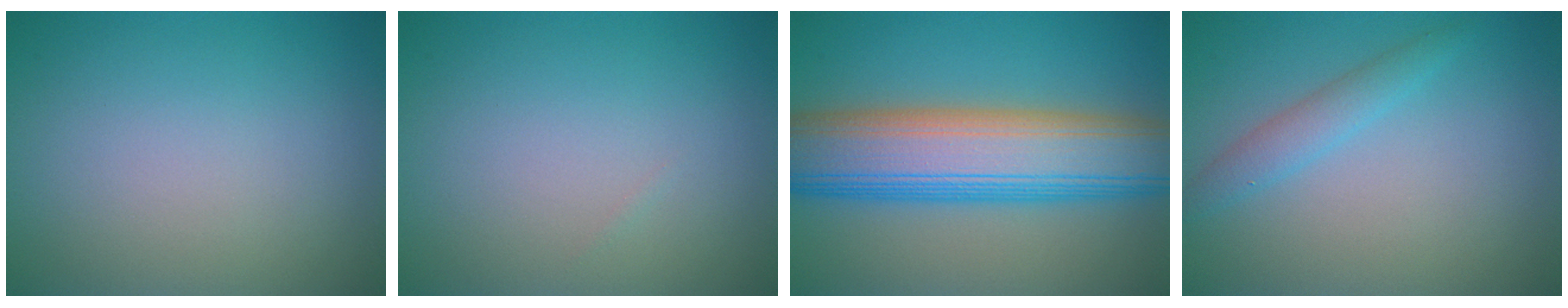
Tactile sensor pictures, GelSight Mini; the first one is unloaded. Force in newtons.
{"total": 0.0}
{"total": 11.8, "press": 11.7, "slide": 0.5}
{"total": 2.0, "press": 2.0, "slide": 0.1}